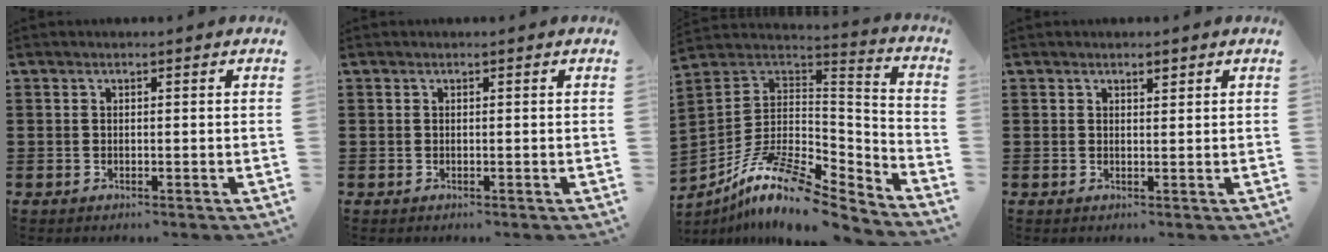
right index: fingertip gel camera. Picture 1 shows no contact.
{"total": 0.0}
{"total": 13.0, "force": [-8.7, 4.2, 8.6], "torque": [-0.172, 0.020, -0.167]}
{"total": 1.3, "force": [0.9, 0.5, 0.7], "torque": [-0.006, 0.000, 0.014]}